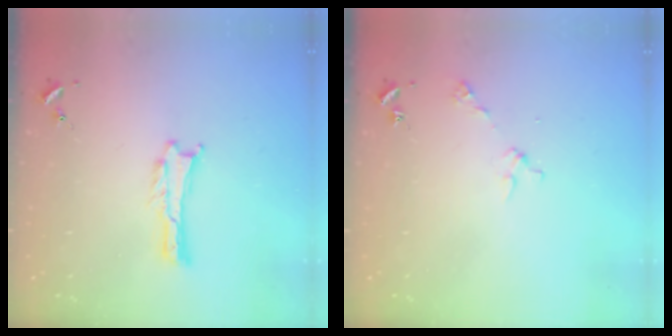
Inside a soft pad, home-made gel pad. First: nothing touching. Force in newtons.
{"total": 2.9, "press": 2.9, "slide": 0.2}